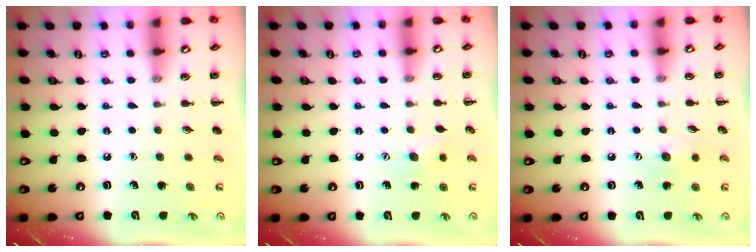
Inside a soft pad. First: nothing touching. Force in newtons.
{"total": 6.5, "press": 6.3, "slide": 1.6}
{"total": 6.5, "press": 6.3, "slide": 1.6}